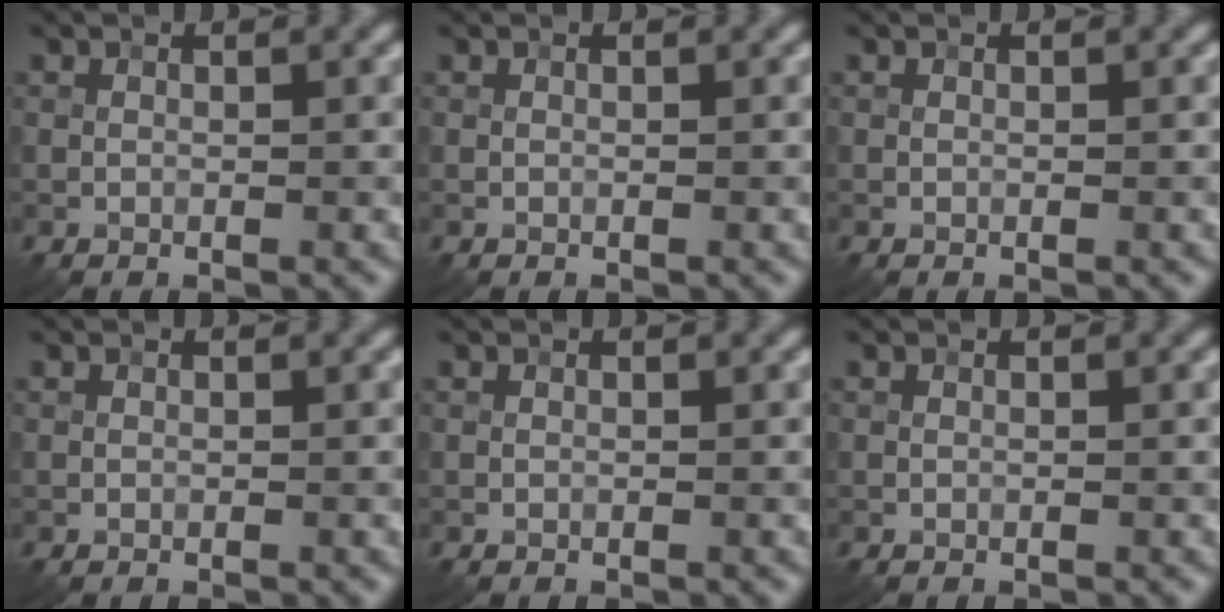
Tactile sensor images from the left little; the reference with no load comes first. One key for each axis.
{"total": 0.0}
{"total": 0.0}
{"total": 0.0}
{"total": 0.0}
{"total": 0.0}